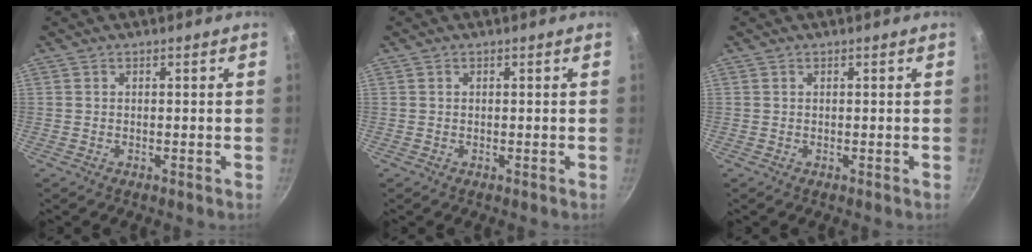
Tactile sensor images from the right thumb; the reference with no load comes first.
{"total": 0.0}
{"total": 0.0}